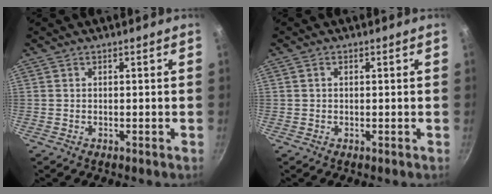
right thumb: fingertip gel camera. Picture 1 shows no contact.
{"total": 0.9, "force": [0.2, 0.7, 0.5], "torque": [-0.008, 0.005, 0.003]}